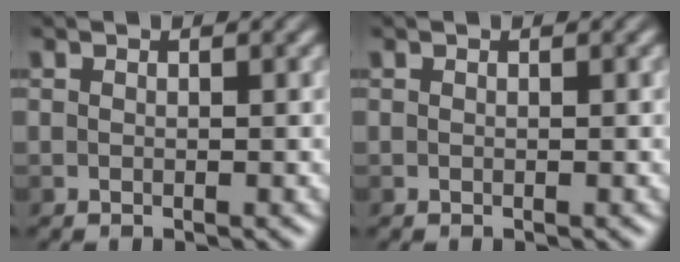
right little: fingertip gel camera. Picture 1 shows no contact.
{"total": 0.0}